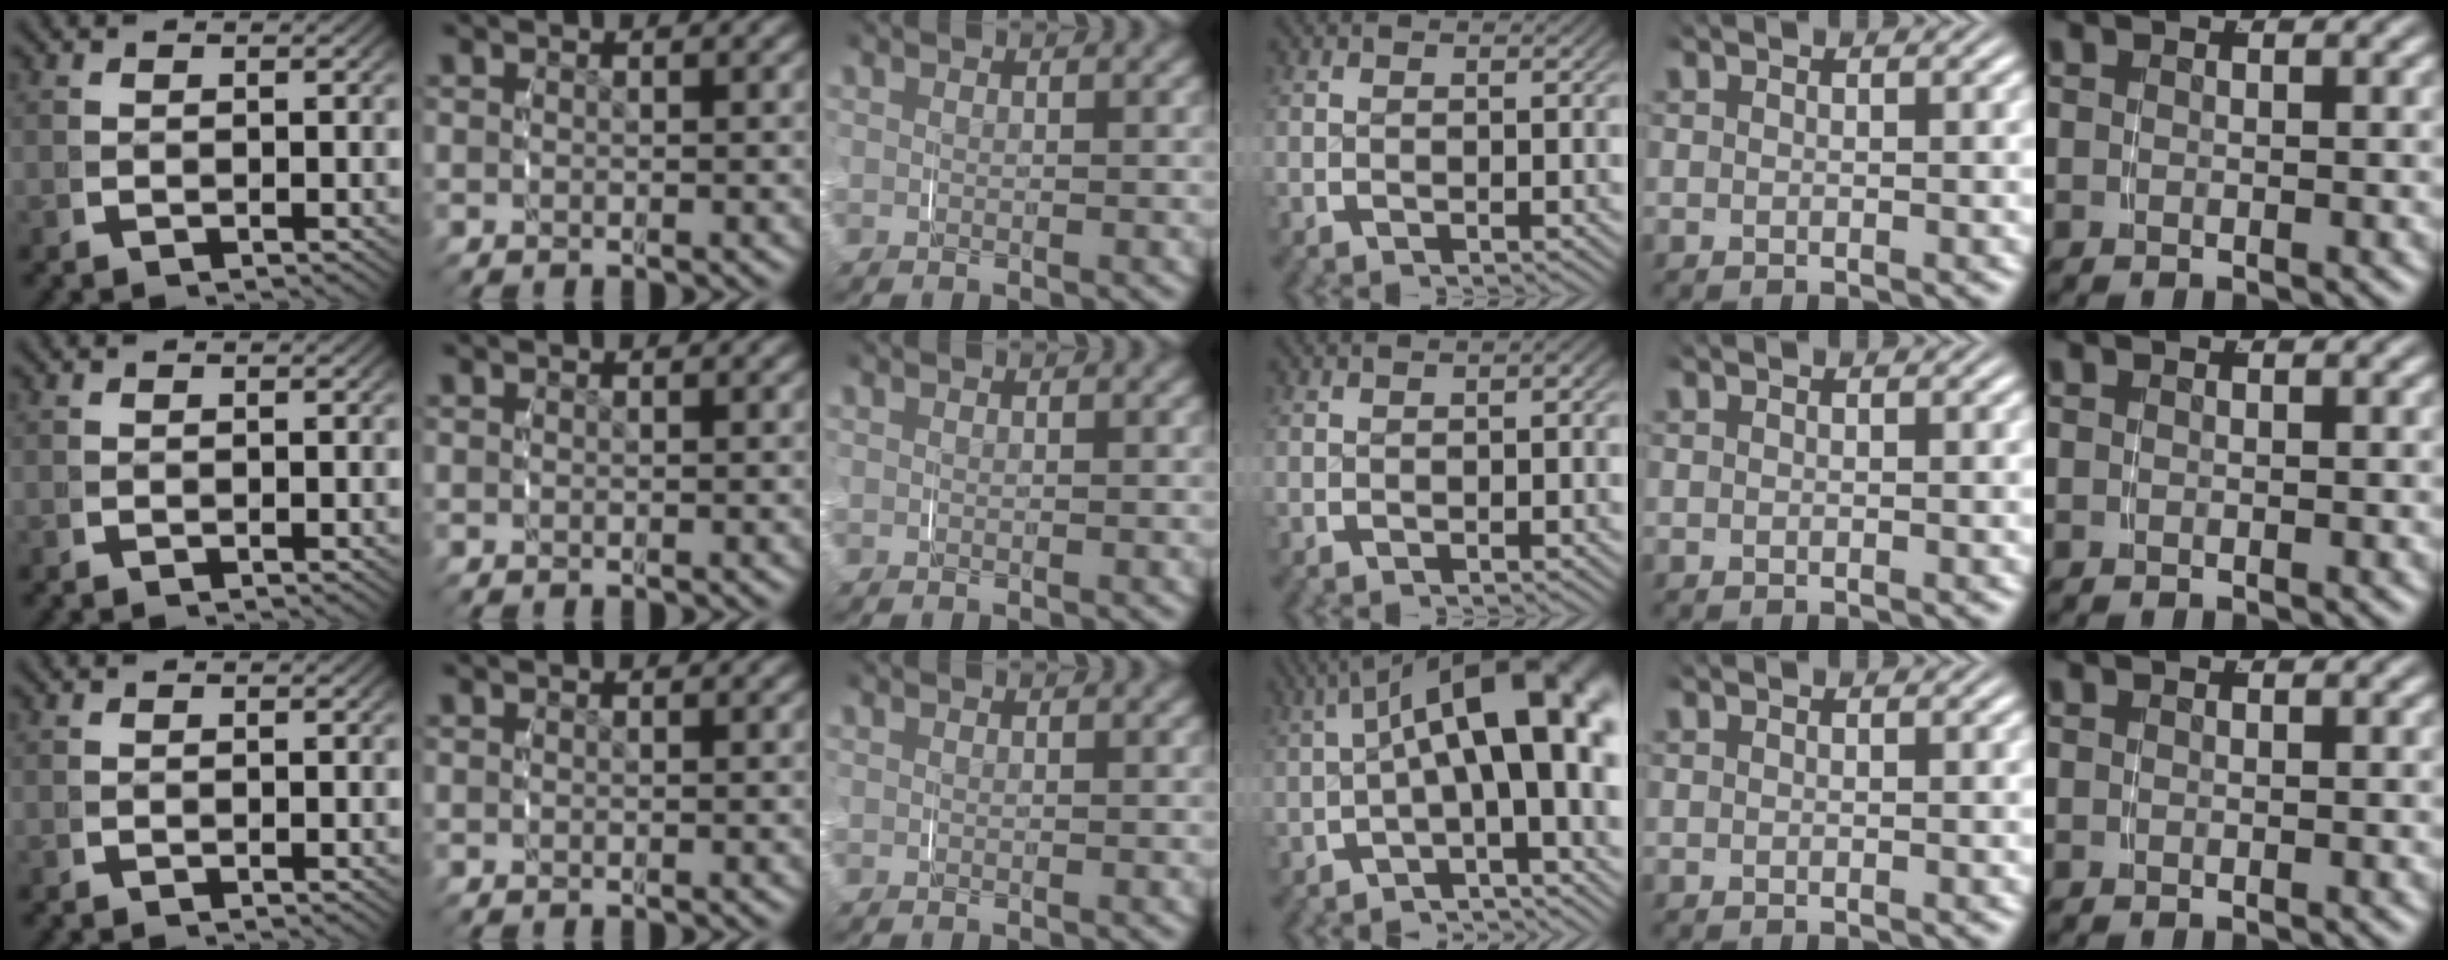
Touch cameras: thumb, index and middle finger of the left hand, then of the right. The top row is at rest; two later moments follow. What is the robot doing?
{"motion": "grasp_and_lifting", "object": "measuring cup"}